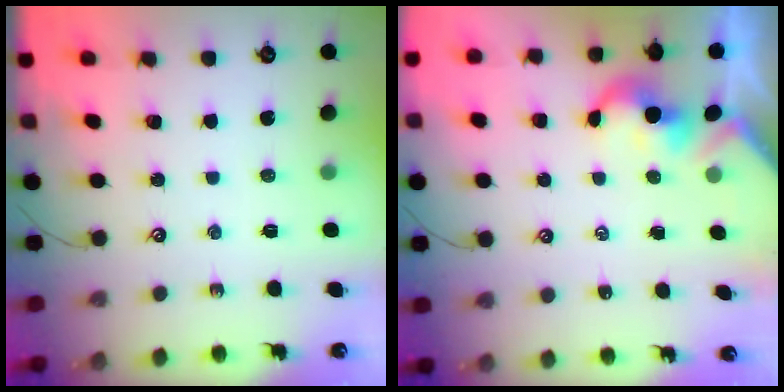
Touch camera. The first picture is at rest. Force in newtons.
{"total": 2.0, "press": 2.0, "slide": 0.4}